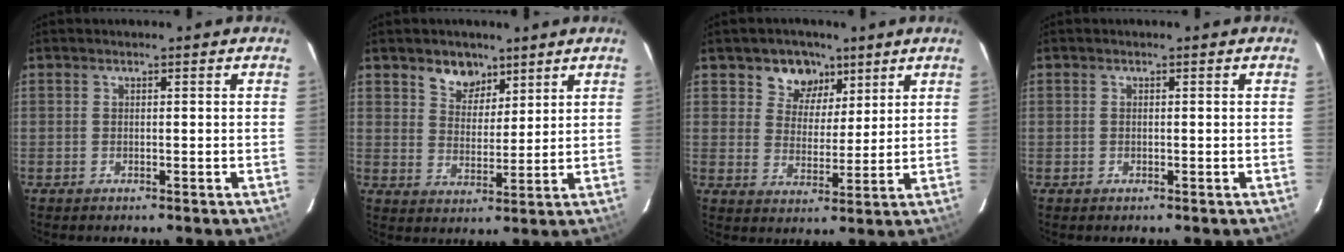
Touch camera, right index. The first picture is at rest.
{"total": 6.2, "force": [4.3, 4.0, 2.0], "torque": [-0.027, 0.006, 0.080]}
{"total": 7.4, "force": [4.4, 5.7, 1.8], "torque": [-0.029, 0.006, 0.076]}
{"total": 0.5, "force": [0.0, 0.3, 0.4], "torque": [-0.007, 0.000, 0.000]}